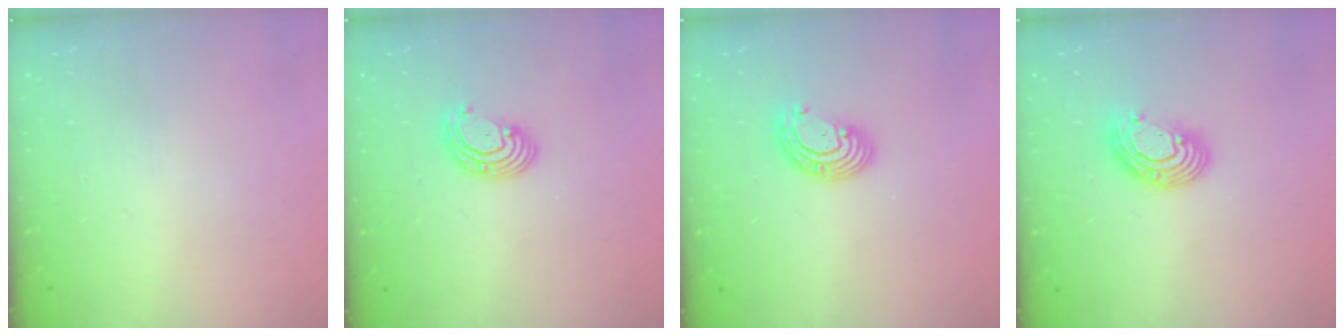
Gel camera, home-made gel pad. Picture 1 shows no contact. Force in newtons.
{"total": 5.2, "press": 5.2, "slide": 0.5}
{"total": 6.2, "press": 6.1, "slide": 0.9}
{"total": 10.1, "press": 10.0, "slide": 1.1}